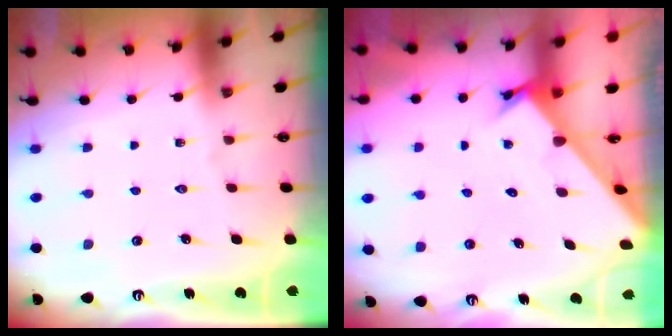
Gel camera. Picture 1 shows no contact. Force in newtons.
{"total": 2.3, "press": 2.3, "slide": 0.2}